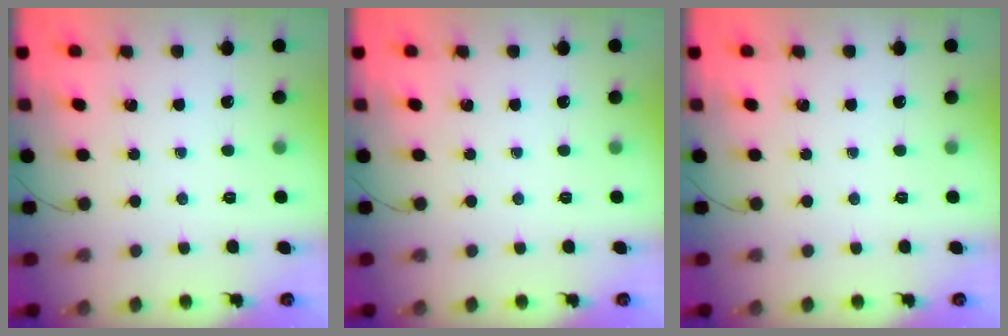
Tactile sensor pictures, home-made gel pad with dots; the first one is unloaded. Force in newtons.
{"total": 0.0}
{"total": 0.0}